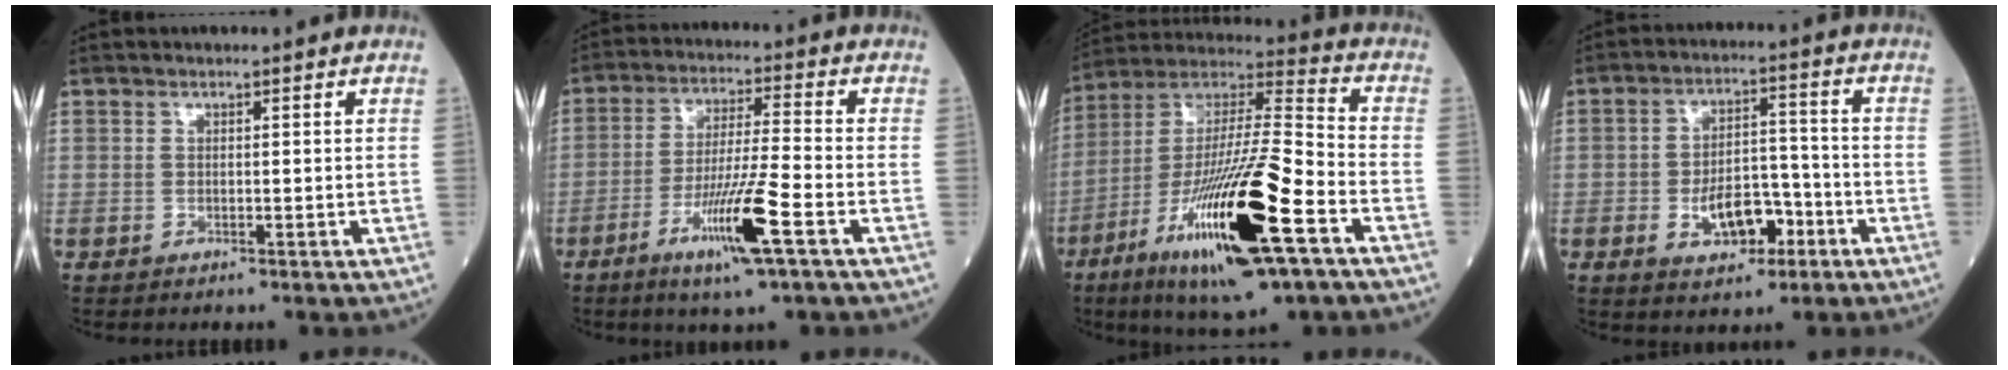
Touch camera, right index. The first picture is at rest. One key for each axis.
{"total": 10.9, "fx": -5.1, "fy": -0.3, "fz": 9.6, "tx": -0.183, "ty": -0.017, "tz": -0.094}
{"total": 24.7, "fx": -10.3, "fy": 3.1, "fz": 22.2, "tx": -0.420, "ty": -0.037, "tz": -0.179}
{"total": 8.2, "fx": -3.3, "fy": 4.2, "fz": 6.2, "tx": -0.107, "ty": 0.012, "tz": -0.050}